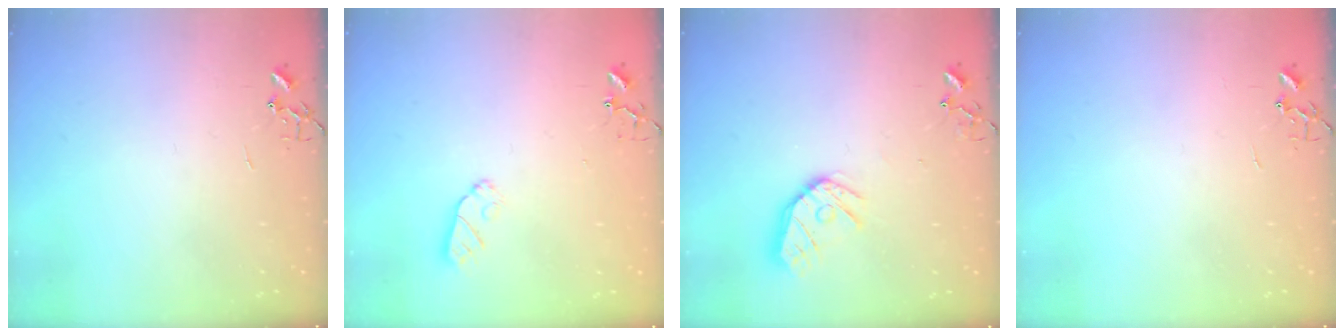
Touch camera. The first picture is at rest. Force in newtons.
{"total": 6.6, "press": 6.6, "slide": 0.2}
{"total": 12.6, "press": 12.5, "slide": 1.4}
{"total": 0.0}